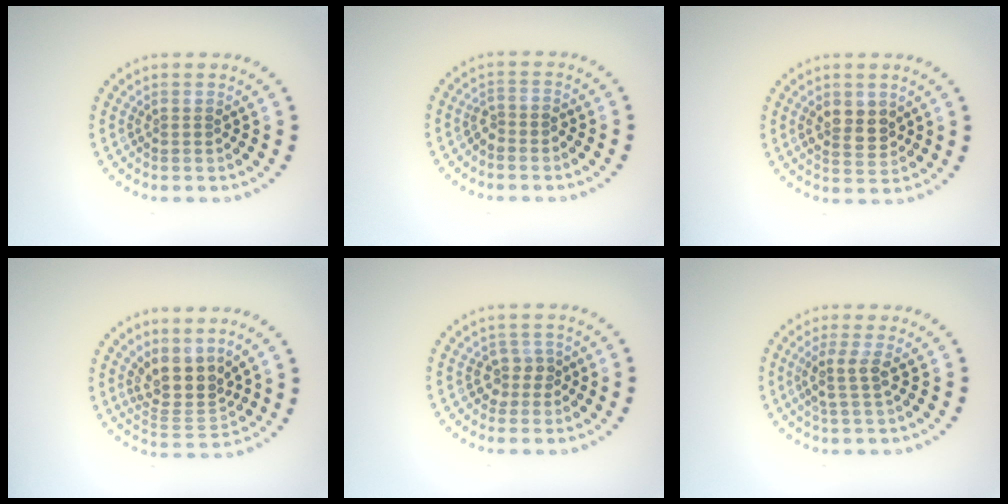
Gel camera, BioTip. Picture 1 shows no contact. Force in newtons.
{"total": 1.3, "press": 1.0, "slide": 0.8}
{"total": 2.9, "press": 2.8, "slide": 0.5}
{"total": 3.8, "press": 3.0, "slide": 2.4}
{"total": 1.7, "press": 1.4, "slide": 1.0}
{"total": 2.1, "press": 1.7, "slide": 1.3}